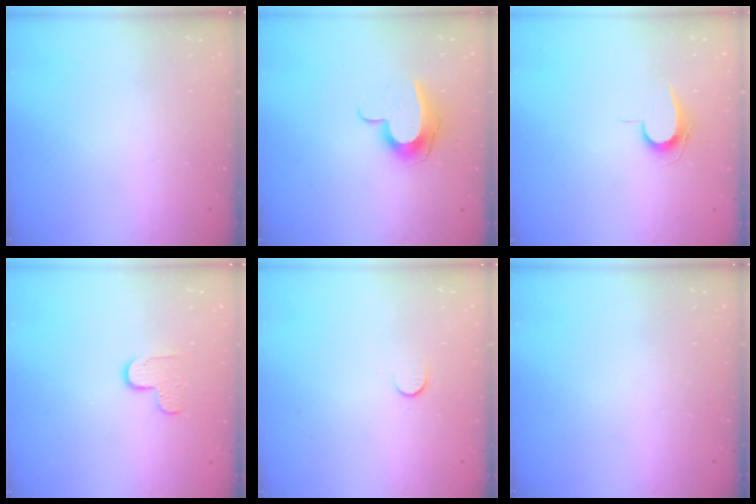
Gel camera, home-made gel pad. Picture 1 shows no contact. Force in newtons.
{"total": 9.9, "press": 9.9, "slide": 0.4}
{"total": 6.9, "press": 6.8, "slide": 0.7}
{"total": 5.5, "press": 5.5, "slide": 0.5}
{"total": 5.2, "press": 5.2, "slide": 0.5}
{"total": 0.0}